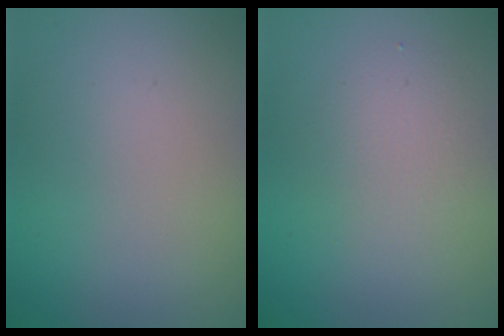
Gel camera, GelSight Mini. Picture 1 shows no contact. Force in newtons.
{"total": 2.5, "press": 2.5, "slide": 0.2}